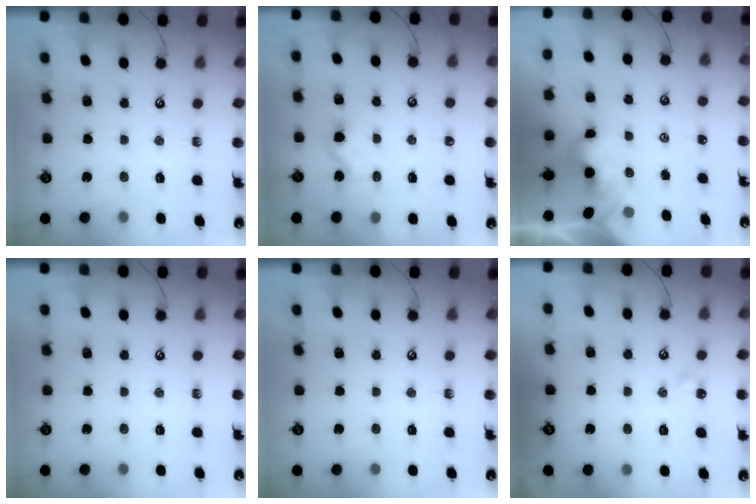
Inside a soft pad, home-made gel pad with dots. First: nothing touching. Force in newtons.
{"total": 3.0, "press": 2.9, "slide": 0.4}
{"total": 3.0, "press": 3.0, "slide": 0.4}
{"total": 0.0}
{"total": 0.0}
{"total": 0.9, "press": 0.9, "slide": 0.2}